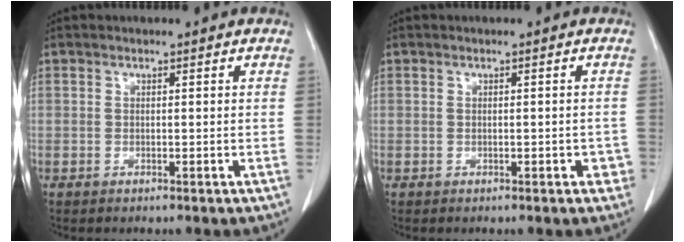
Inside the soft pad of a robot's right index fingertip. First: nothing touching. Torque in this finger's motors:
{"motor_torque": [0.23, 0.29, 0.16, 0.08]}